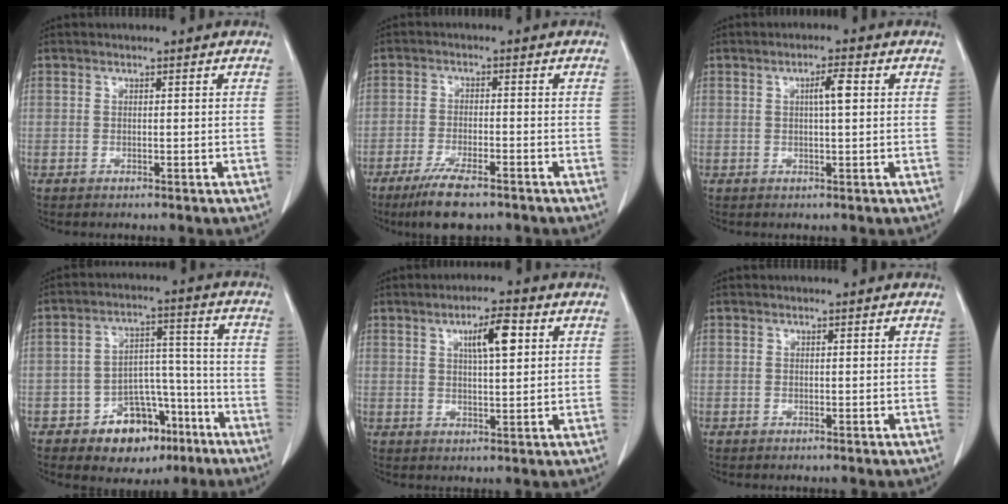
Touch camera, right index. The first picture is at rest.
{"total": 7.8, "force": [-5.6, 1.4, 5.3], "torque": [-0.091, -0.016, -0.088]}
{"total": 3.0, "force": [0.6, 0.2, 2.9], "torque": [-0.051, 0.004, 0.010]}
{"total": 9.9, "force": [-5.7, 6.4, 5.1], "torque": [-0.059, 0.032, -0.081]}
{"total": 6.1, "force": [2.3, 1.1, 5.5], "torque": [-0.093, 0.006, 0.038]}
{"total": 0.0}